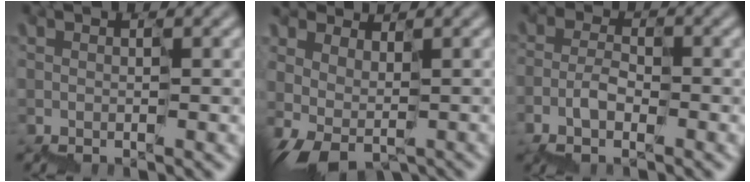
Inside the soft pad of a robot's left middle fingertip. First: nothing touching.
{"total": 2.2, "force": [0.0, 1.4, 1.7], "torque": [-0.038, 0.005, 0.016]}
{"total": 1.8, "force": [-1.4, 0.9, 0.7], "torque": [-0.020, 0.010, -0.024]}